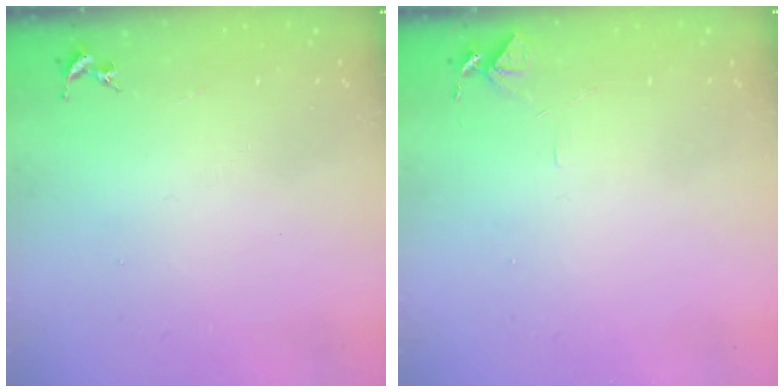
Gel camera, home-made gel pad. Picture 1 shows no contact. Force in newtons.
{"total": 6.0, "press": 5.9, "slide": 0.6}